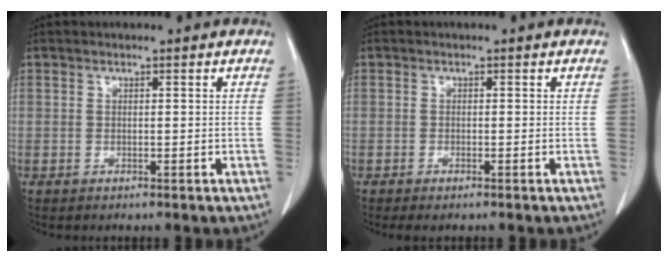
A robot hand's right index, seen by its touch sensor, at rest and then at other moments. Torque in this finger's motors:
{"motor_torque": [0.14, -0.12, 0.07, 0.03]}